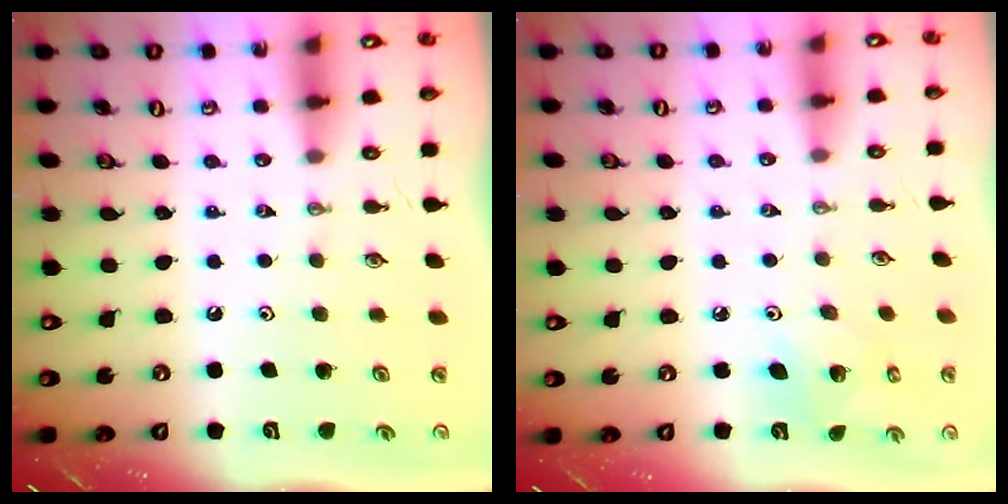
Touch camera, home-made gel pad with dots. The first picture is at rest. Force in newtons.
{"total": 4.6, "press": 4.6, "slide": 0.1}